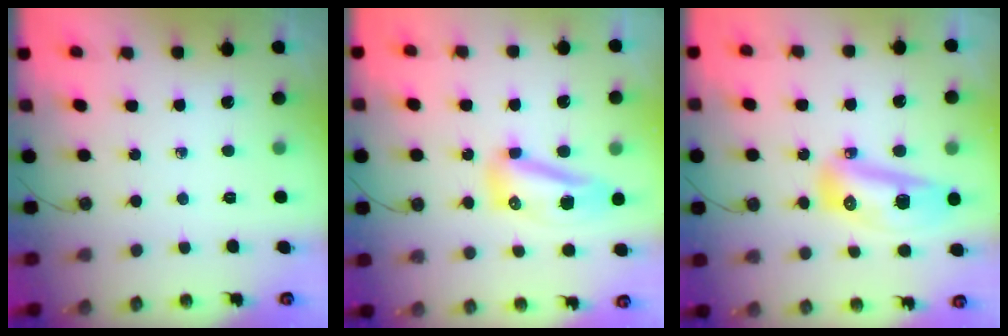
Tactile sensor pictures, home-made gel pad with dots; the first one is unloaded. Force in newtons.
{"total": 10.2, "press": 10.2, "slide": 0.4}
{"total": 15.1, "press": 13.9, "slide": 5.9}